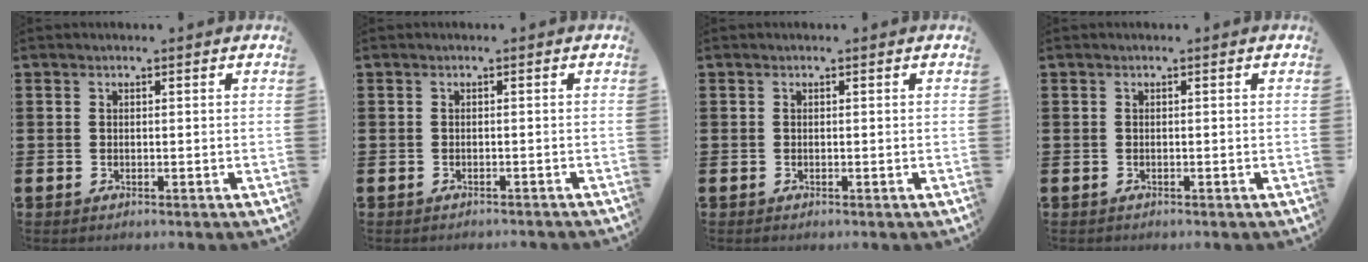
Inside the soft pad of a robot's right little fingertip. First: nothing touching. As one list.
[{"total": 0.5, "force": [-0.5, -0.1, 0.0], "torque": [0.000, -0.002, -0.011]}, {"total": 0.0}, {"total": 0.0}]